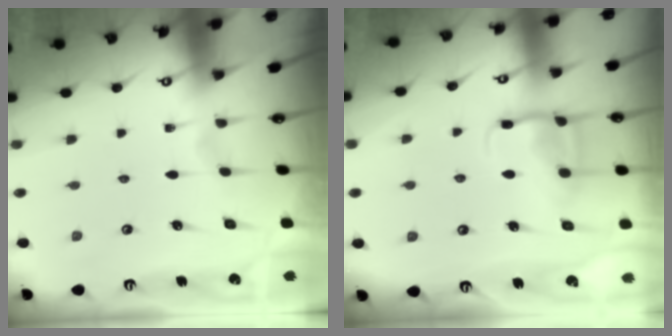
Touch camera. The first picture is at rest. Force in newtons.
{"total": 12.2, "press": 12.2, "slide": 1.2}